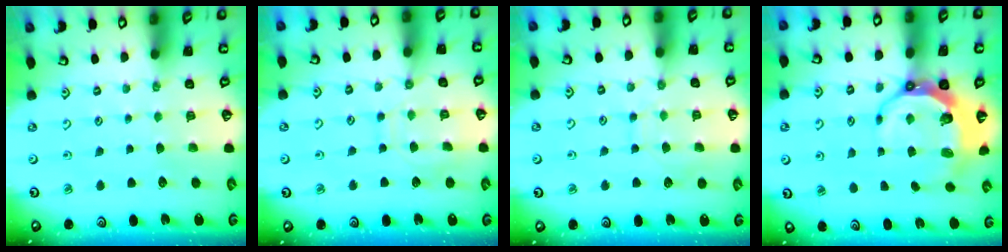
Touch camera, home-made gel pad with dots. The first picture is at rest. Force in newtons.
{"total": 8.5, "press": 8.5, "slide": 0.7}
{"total": 7.6, "press": 7.6, "slide": 0.5}
{"total": 8.4, "press": 7.3, "slide": 4.2}